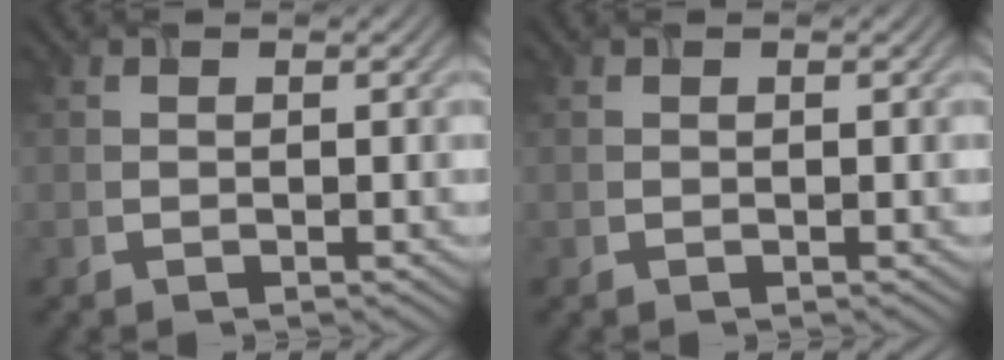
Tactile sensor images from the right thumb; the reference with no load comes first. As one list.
[{"total": 0.0}]